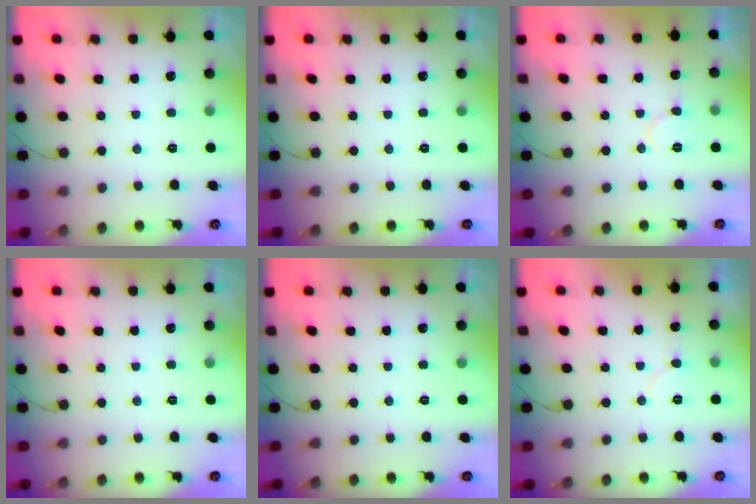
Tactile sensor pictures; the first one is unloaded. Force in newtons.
{"total": 0.0}
{"total": 6.0, "press": 6.0, "slide": 0.7}
{"total": 0.0}
{"total": 0.0}
{"total": 5.4, "press": 5.4, "slide": 0.4}